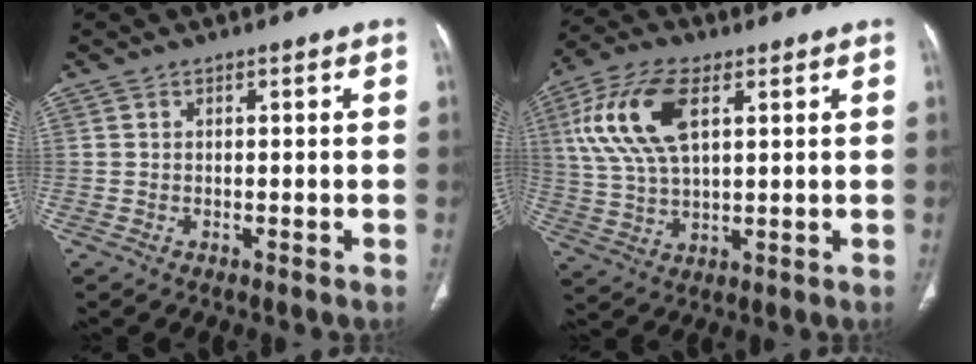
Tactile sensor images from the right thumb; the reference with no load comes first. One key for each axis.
{"total": 14.3, "fx": 4.8, "fy": 7.1, "fz": 11.5, "tx": -0.242, "ty": 0.004, "tz": 0.095}